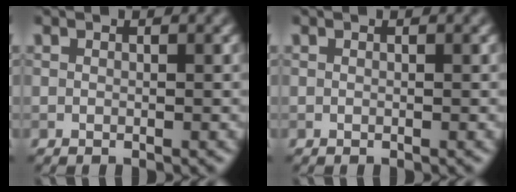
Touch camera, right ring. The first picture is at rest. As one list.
[{"total": 0.0}]